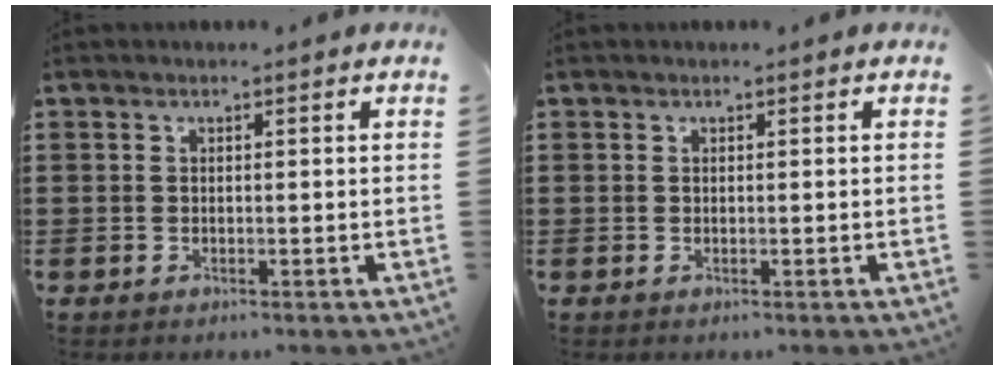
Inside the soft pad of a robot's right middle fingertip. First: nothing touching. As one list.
[{"total": 0.0}]